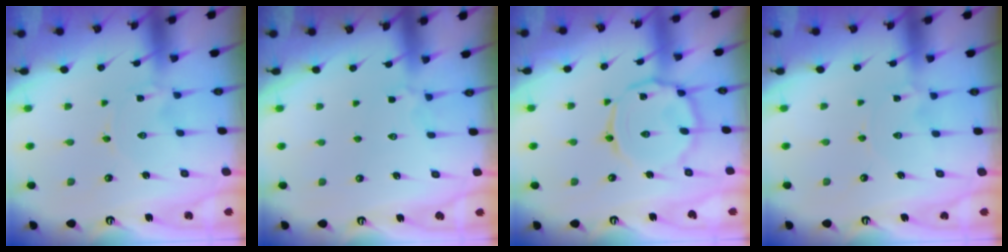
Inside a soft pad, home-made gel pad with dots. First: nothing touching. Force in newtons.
{"total": 4.0, "press": 3.9, "slide": 1.0}
{"total": 12.6, "press": 12.6, "slide": 1.0}
{"total": 1.4, "press": 1.4, "slide": 0.2}